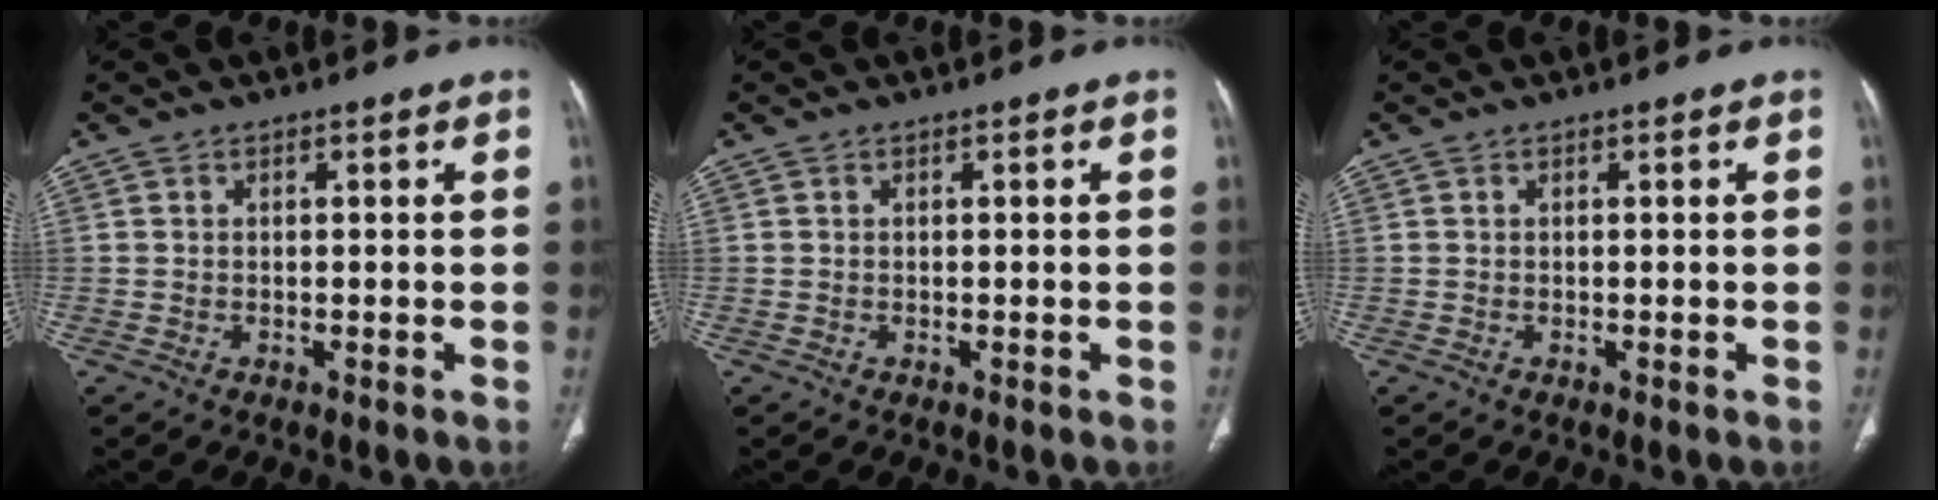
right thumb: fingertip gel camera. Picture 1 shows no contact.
{"total": 0.0}
{"total": 0.0}